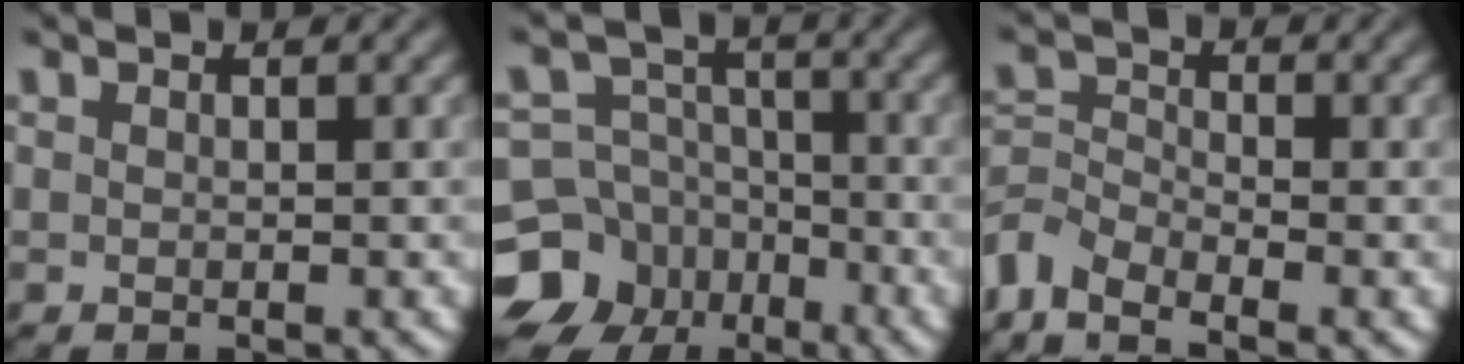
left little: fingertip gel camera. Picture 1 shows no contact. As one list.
[{"total": 11.1, "force": [-6.1, 9.0, 2.5], "torque": [-0.042, -0.023, -0.133]}, {"total": 3.8, "force": [-3.2, 1.4, 1.4], "torque": [-0.031, 0.000, -0.085]}]